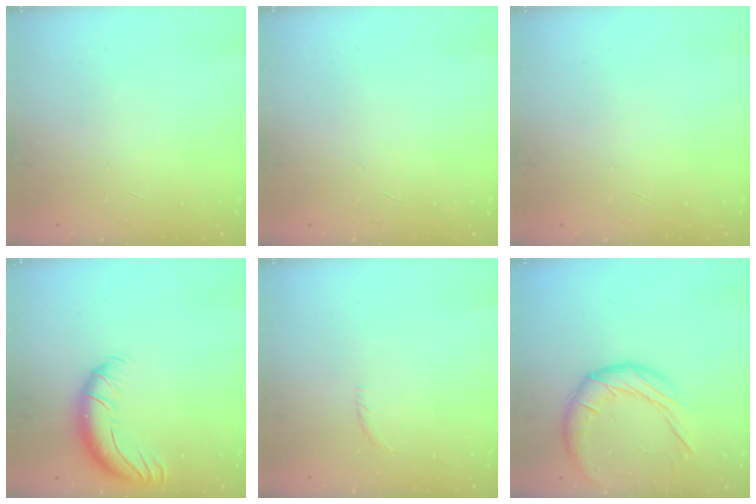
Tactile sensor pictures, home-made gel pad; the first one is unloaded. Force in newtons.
{"total": 0.0}
{"total": 0.0}
{"total": 11.0, "press": 10.7, "slide": 2.6}
{"total": 5.3, "press": 5.1, "slide": 1.4}
{"total": 13.6, "press": 13.6, "slide": 1.1}